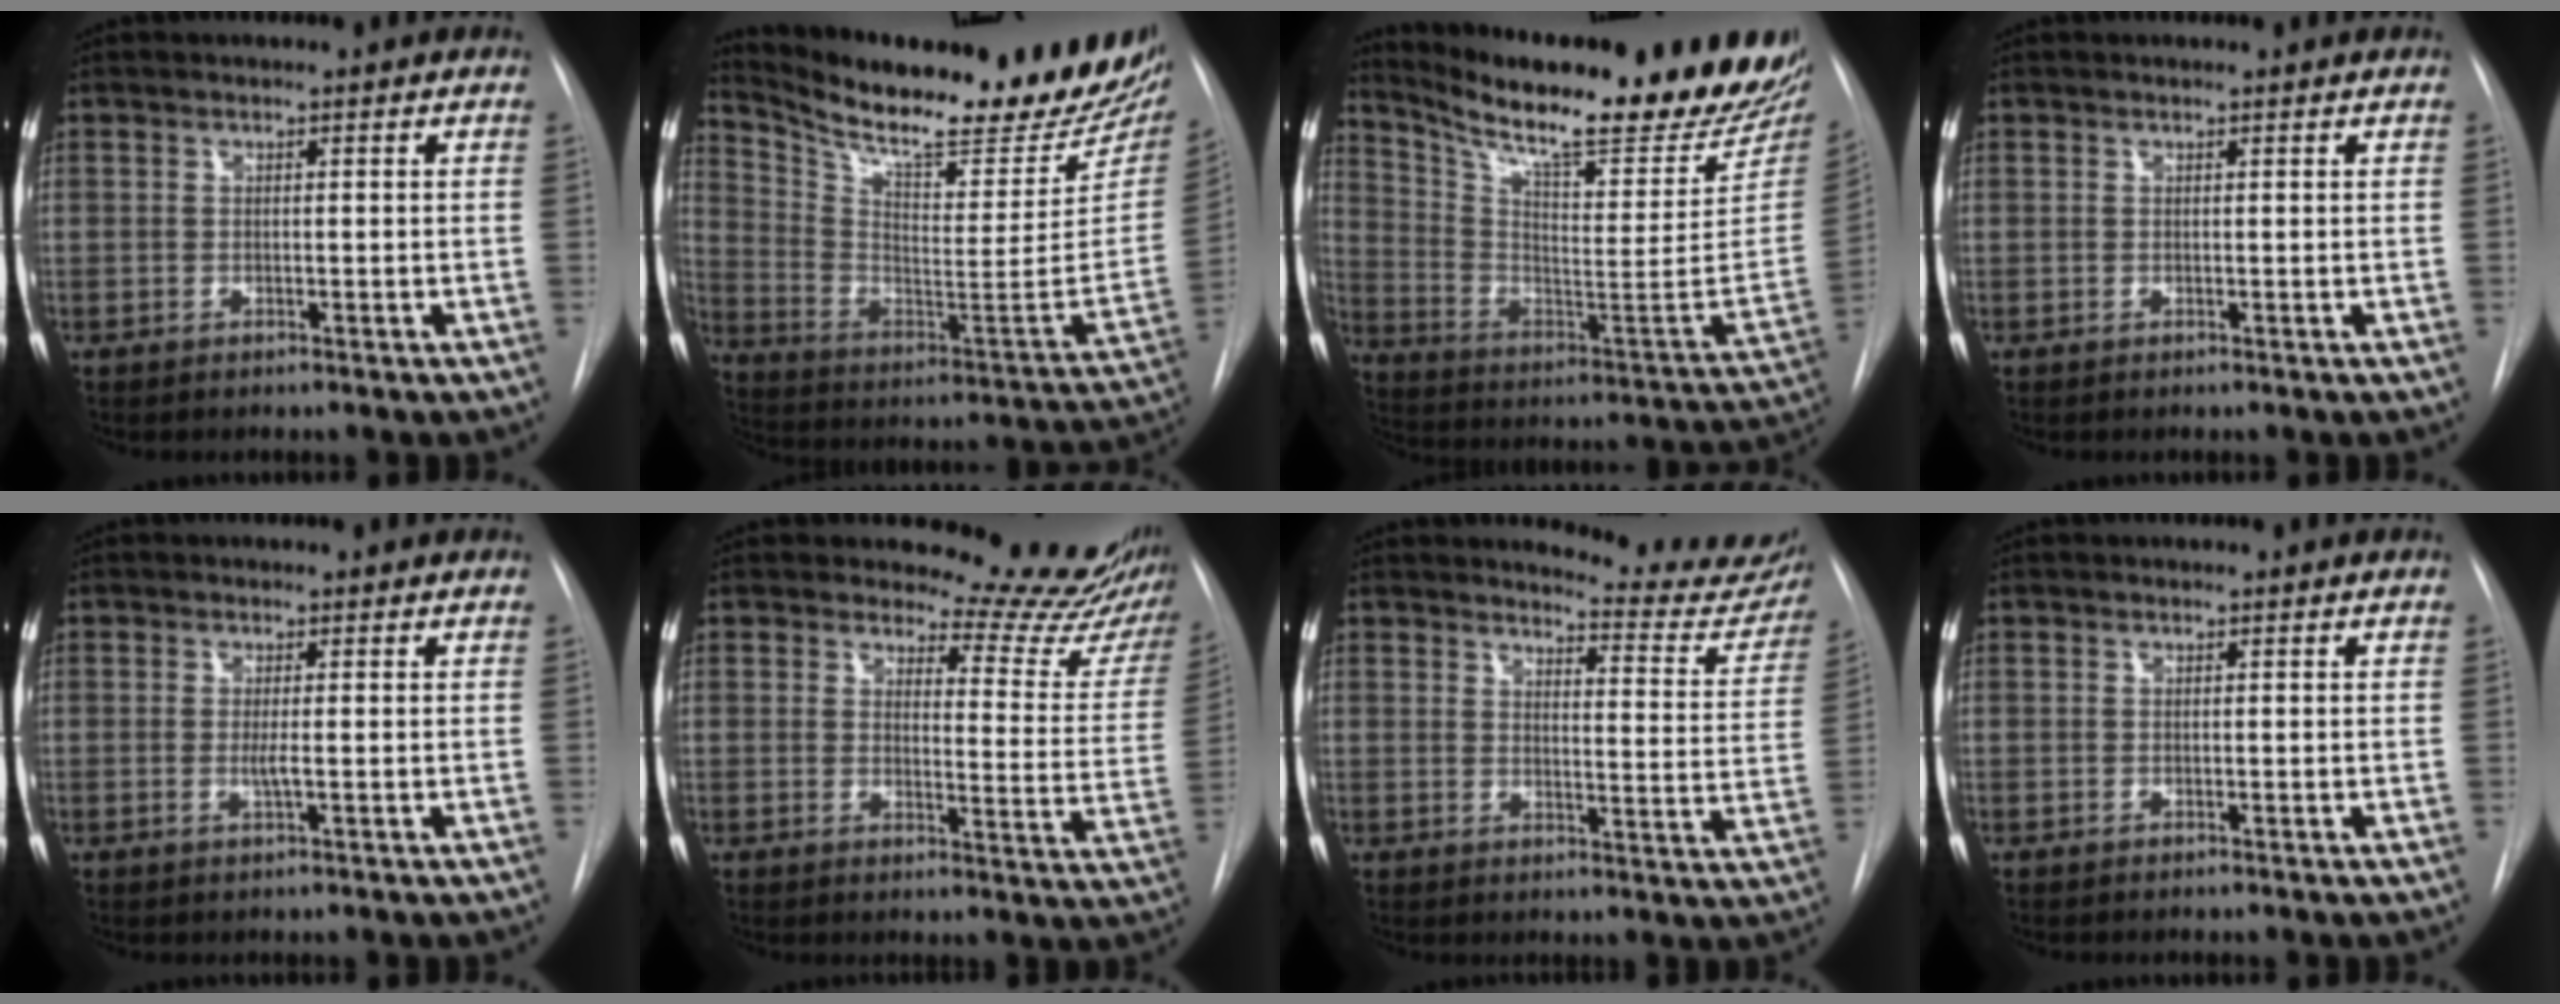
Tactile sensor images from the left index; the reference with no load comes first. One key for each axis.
{"total": 27.1, "fx": 22.9, "fy": 4.6, "fz": 13.6, "tx": -0.229, "ty": -0.072, "tz": 0.326}
{"total": 28.5, "fx": 24.0, "fy": 3.5, "fz": 14.9, "tx": -0.249, "ty": -0.082, "tz": 0.337}
{"total": 0.8, "fx": 0.8, "fy": -0.1, "fz": 0.1, "tx": -0.007, "ty": 0.003, "tz": 0.011}
{"total": 1.4, "fx": -0.4, "fy": -0.2, "fz": 1.3, "tx": -0.031, "ty": -0.007, "tz": -0.007}
{"total": 15.7, "fx": 15.2, "fy": 3.1, "fz": 2.3, "tx": 0.007, "ty": -0.121, "tz": 0.143}
{"total": 12.6, "fx": 12.3, "fy": 2.0, "fz": 1.6, "tx": 0.002, "ty": -0.075, "tz": 0.122}
{"total": 0.0}